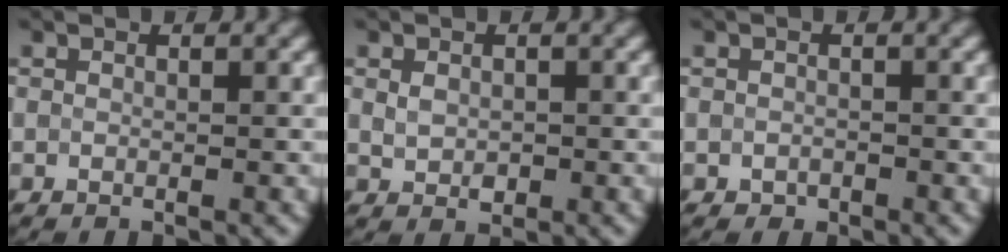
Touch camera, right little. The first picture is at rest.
{"total": 1.8, "force": [0.1, 1.3, 1.3], "torque": [-0.024, -0.001, 0.005]}
{"total": 0.7, "force": [-0.4, 0.5, 0.2], "torque": [-0.003, -0.005, -0.007]}